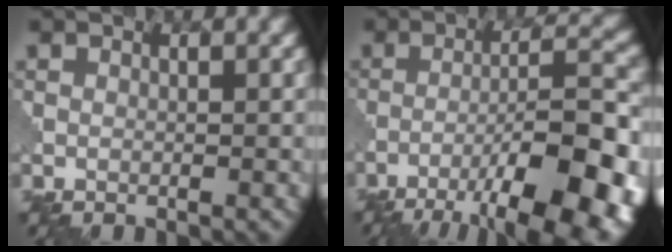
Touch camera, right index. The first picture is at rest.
{"total": 13.7, "force": [-8.0, 3.7, 10.5], "torque": [-0.153, 0.005, -0.115]}